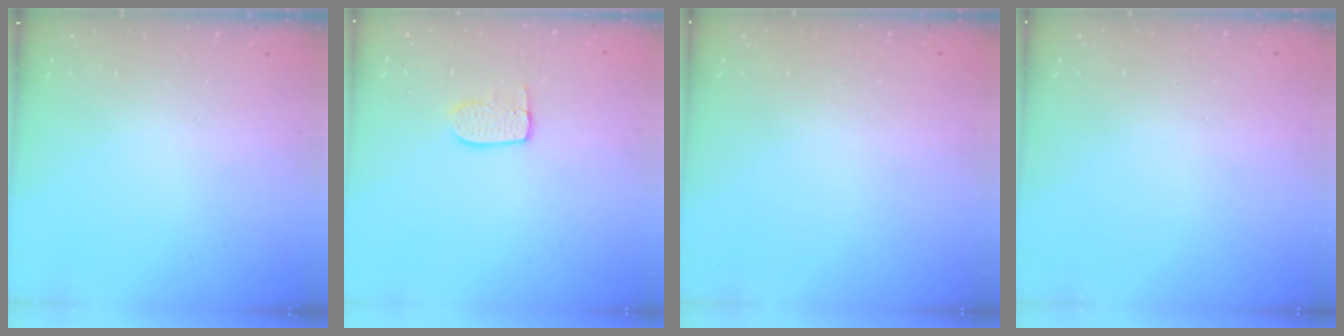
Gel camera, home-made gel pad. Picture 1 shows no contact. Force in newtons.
{"total": 6.7, "press": 6.7, "slide": 0.2}
{"total": 0.0}
{"total": 0.0}